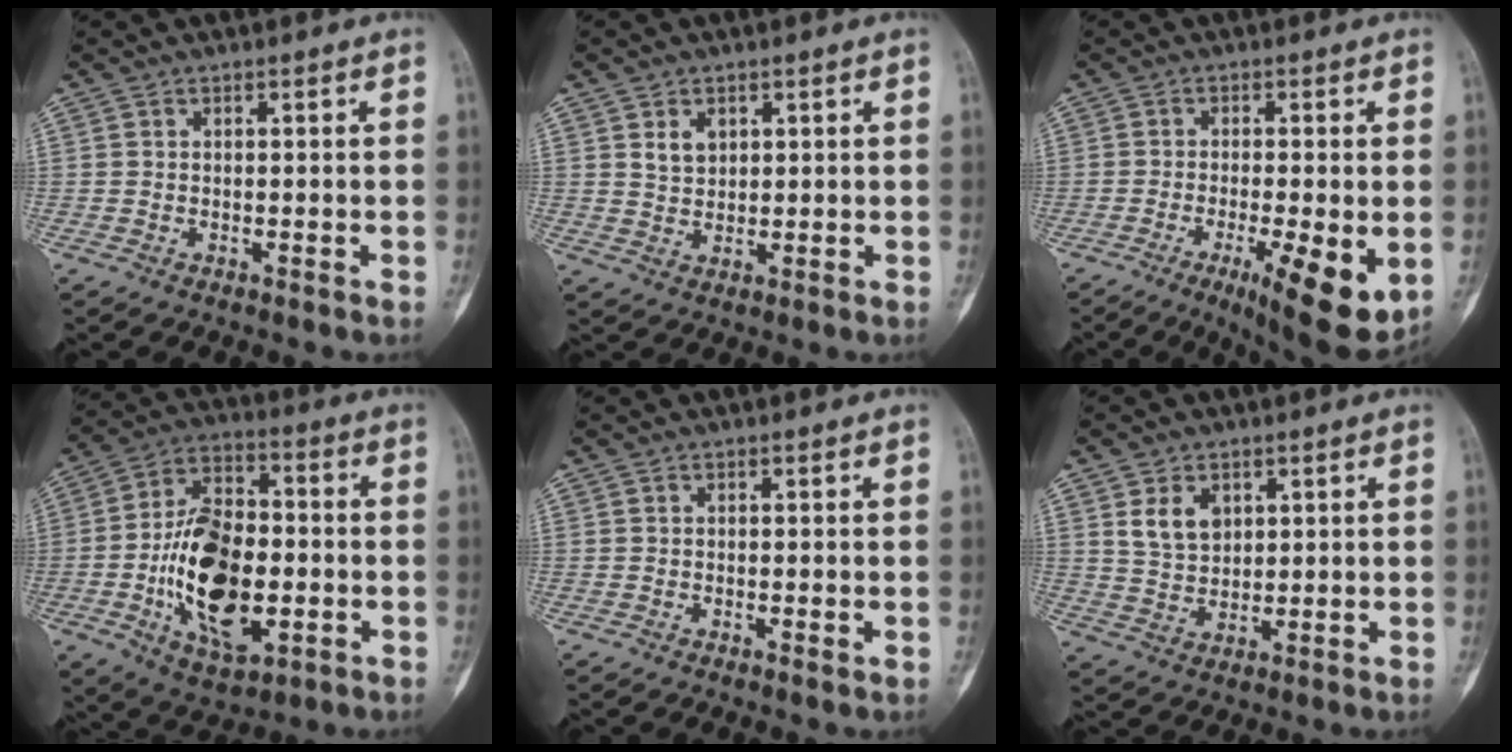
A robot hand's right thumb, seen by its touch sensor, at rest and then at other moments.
{"total": 3.4, "force": [1.5, 2.4, 1.9], "torque": [-0.019, -0.012, 0.031]}
{"total": 12.5, "force": [-3.7, 3.1, 11.5], "torque": [-0.165, -0.021, -0.049]}
{"total": 19.9, "force": [-3.5, 11.0, 16.3], "torque": [-0.268, 0.019, -0.051]}
{"total": 0.8, "force": [-0.2, 0.2, 0.7], "torque": [-0.010, -0.002, -0.003]}
{"total": 6.0, "force": [2.5, 4.2, 3.5], "torque": [-0.045, -0.016, 0.052]}